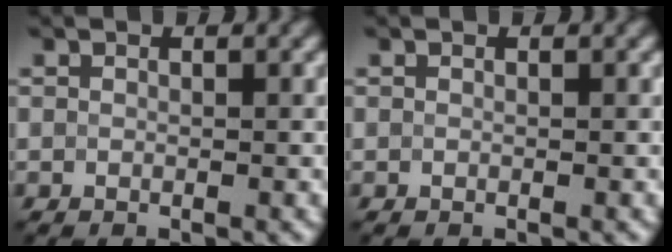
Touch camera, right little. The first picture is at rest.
{"total": 0.0}